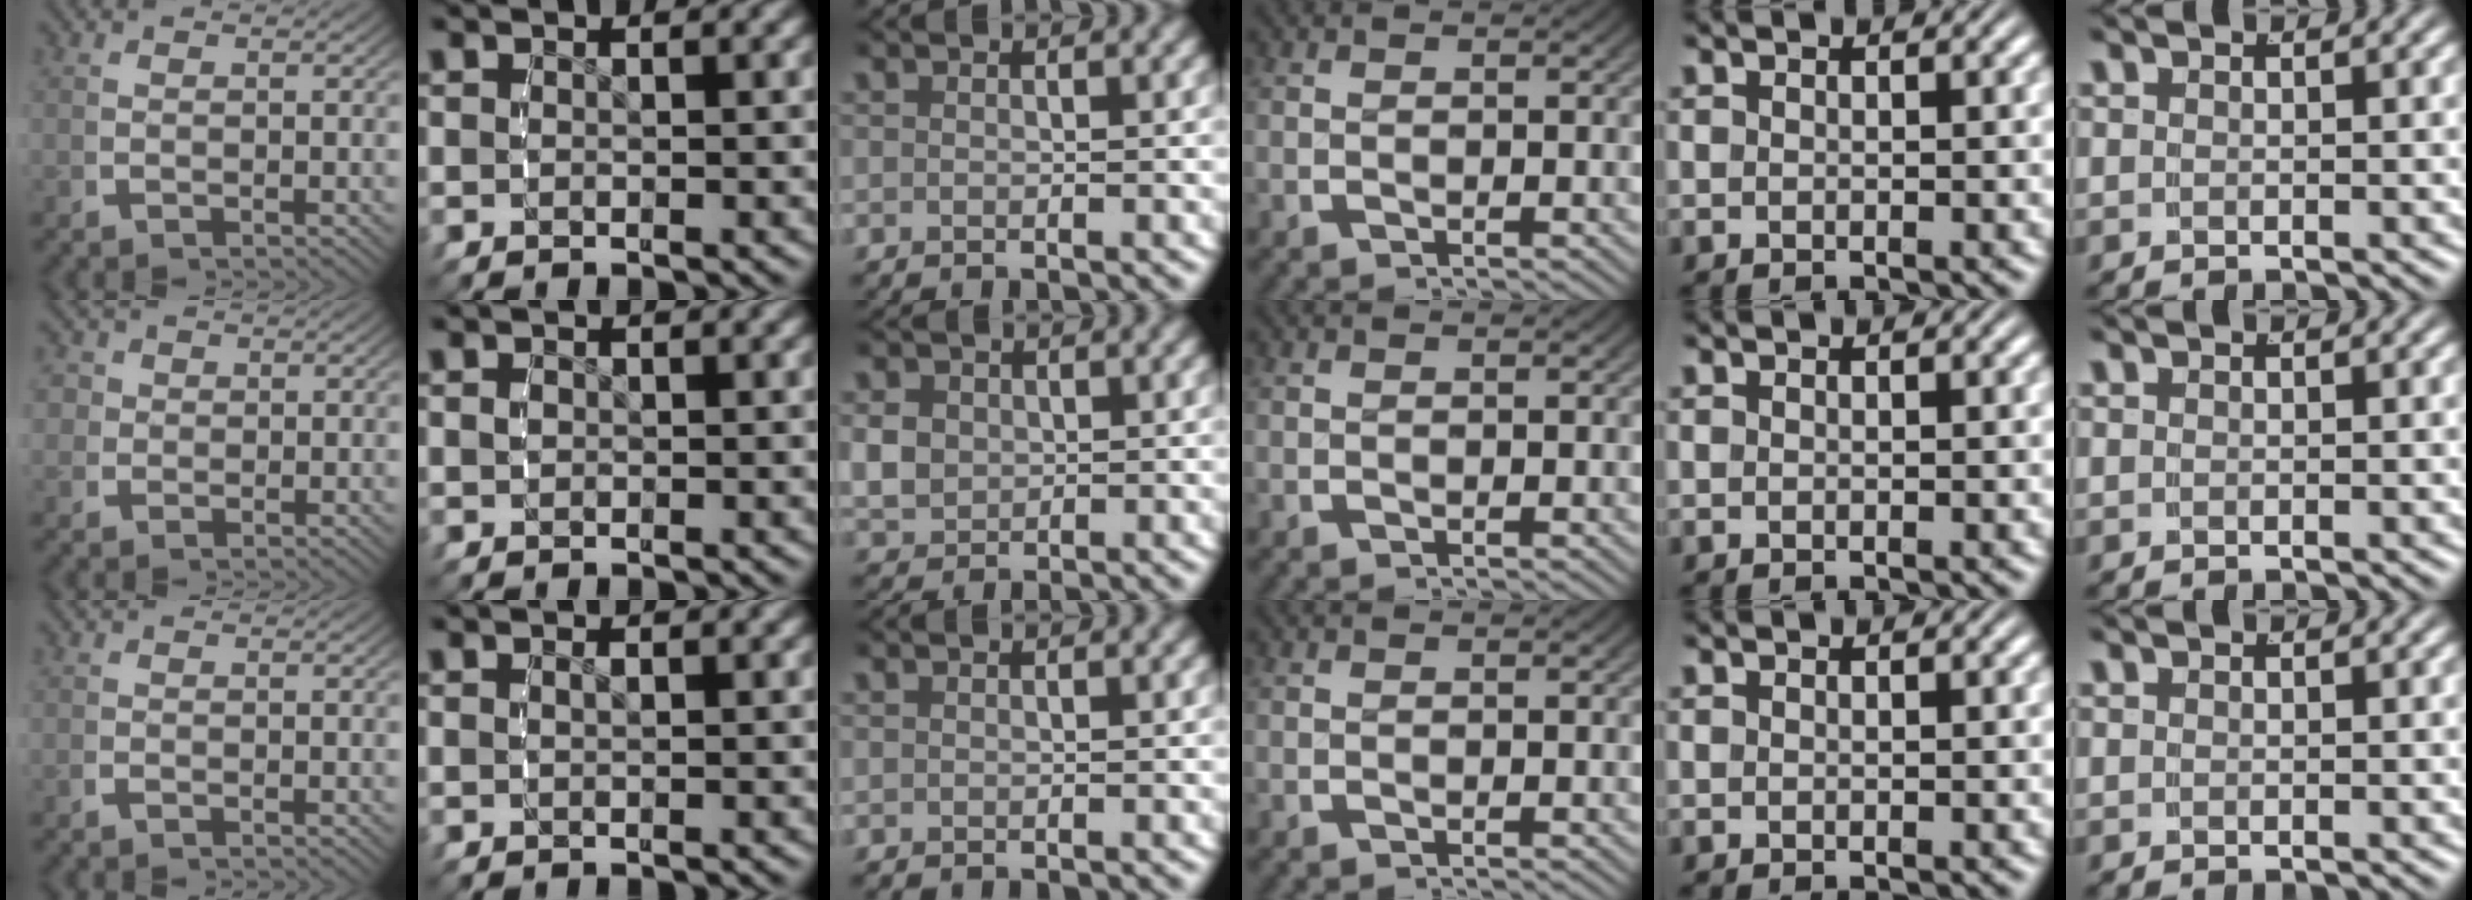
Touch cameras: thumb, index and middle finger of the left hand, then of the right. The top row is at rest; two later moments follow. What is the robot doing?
{"motion": "grasp_and_lifting", "object": "small bumper sticker"}